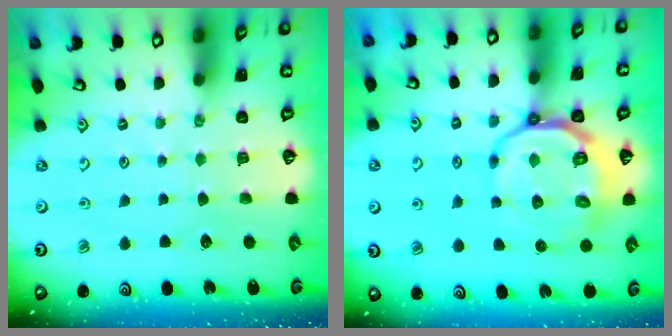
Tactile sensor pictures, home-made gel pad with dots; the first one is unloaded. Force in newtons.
{"total": 13.7, "press": 13.4, "slide": 3.2}